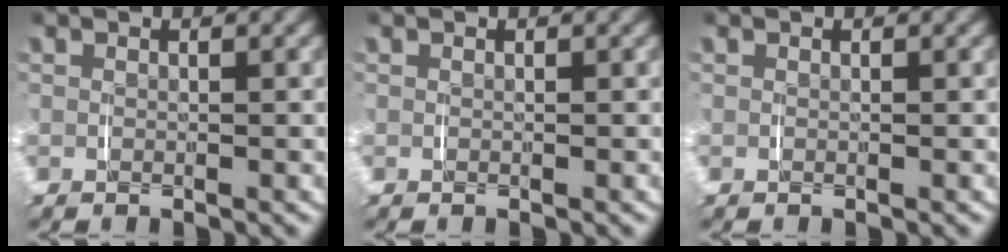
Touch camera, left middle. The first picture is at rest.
{"total": 0.0}
{"total": 0.0}